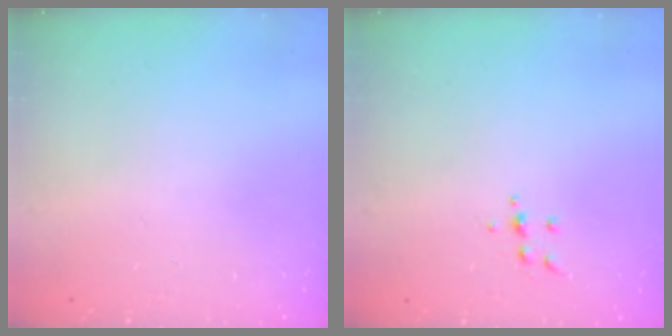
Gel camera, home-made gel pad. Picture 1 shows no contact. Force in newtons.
{"total": 5.0, "press": 4.9, "slide": 0.8}